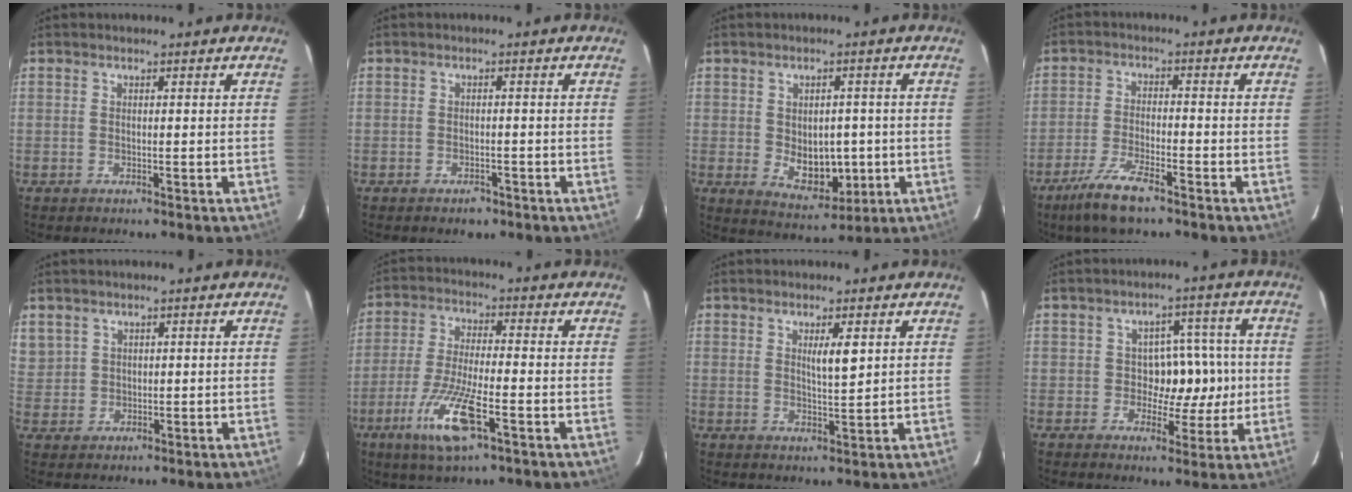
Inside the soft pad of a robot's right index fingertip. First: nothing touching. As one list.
[{"total": 1.8, "force": [-1.3, 1.0, 0.8], "torque": [-0.013, 0.002, -0.012]}, {"total": 7.5, "force": [-0.7, 4.6, 5.9], "torque": [-0.090, -0.003, 0.004]}, {"total": 7.3, "force": [-5.2, 1.0, 5.1], "torque": [-0.106, -0.015, -0.094]}, {"total": 4.0, "force": [2.6, 3.1, 0.3], "torque": [-0.008, 0.004, 0.059]}, {"total": 10.7, "force": [-4.8, 1.4, 9.5], "torque": [-0.190, -0.023, -0.087]}, {"total": 3.3, "force": [1.4, 0.3, 3.0], "torque": [-0.051, -0.005, 0.023]}, {"total": 7.1, "force": [-0.2, 5.0, 5.0], "torque": [-0.050, 0.028, 0.006]}]